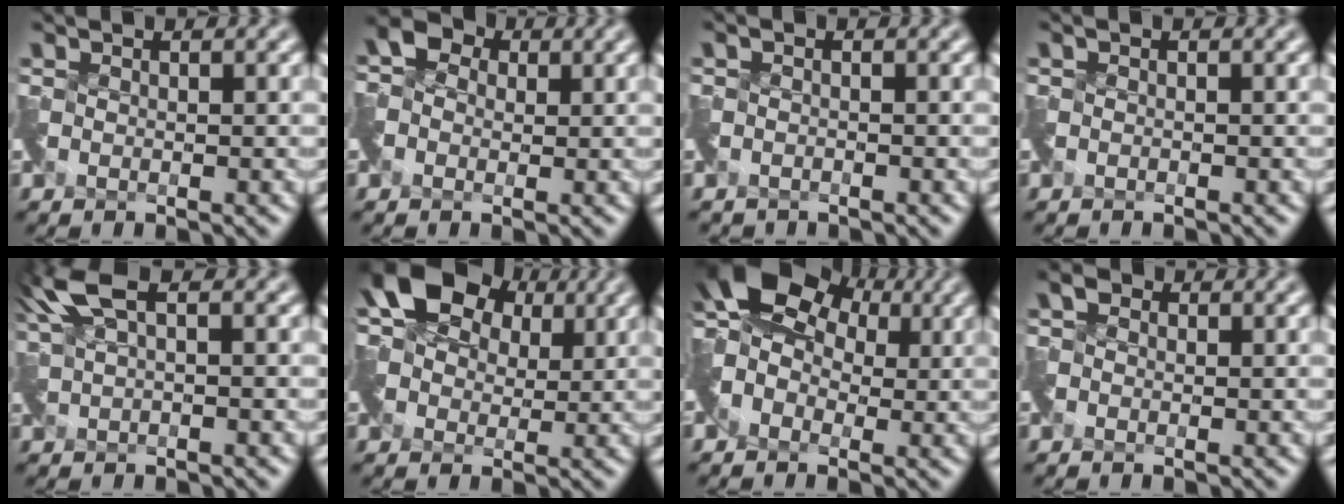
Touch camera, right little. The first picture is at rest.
{"total": 2.4, "force": [-0.4, 2.2, 0.8], "torque": [-0.024, 0.002, -0.012]}
{"total": 1.3, "force": [-1.2, 0.3, -0.5], "torque": [0.008, -0.012, -0.027]}
{"total": 0.7, "force": [-0.7, -0.1, -0.2], "torque": [0.003, -0.010, -0.016]}
{"total": 4.2, "force": [2.3, 1.3, 3.2], "torque": [-0.074, 0.015, 0.043]}
{"total": 9.8, "force": [2.9, 7.0, 6.2], "torque": [-0.104, 0.020, 0.043]}
{"total": 7.5, "force": [2.2, 5.2, 4.9], "torque": [-0.097, 0.012, 0.025]}
{"total": 0.9, "force": [-0.4, 0.7, -0.2], "torque": [0.000, -0.003, -0.012]}